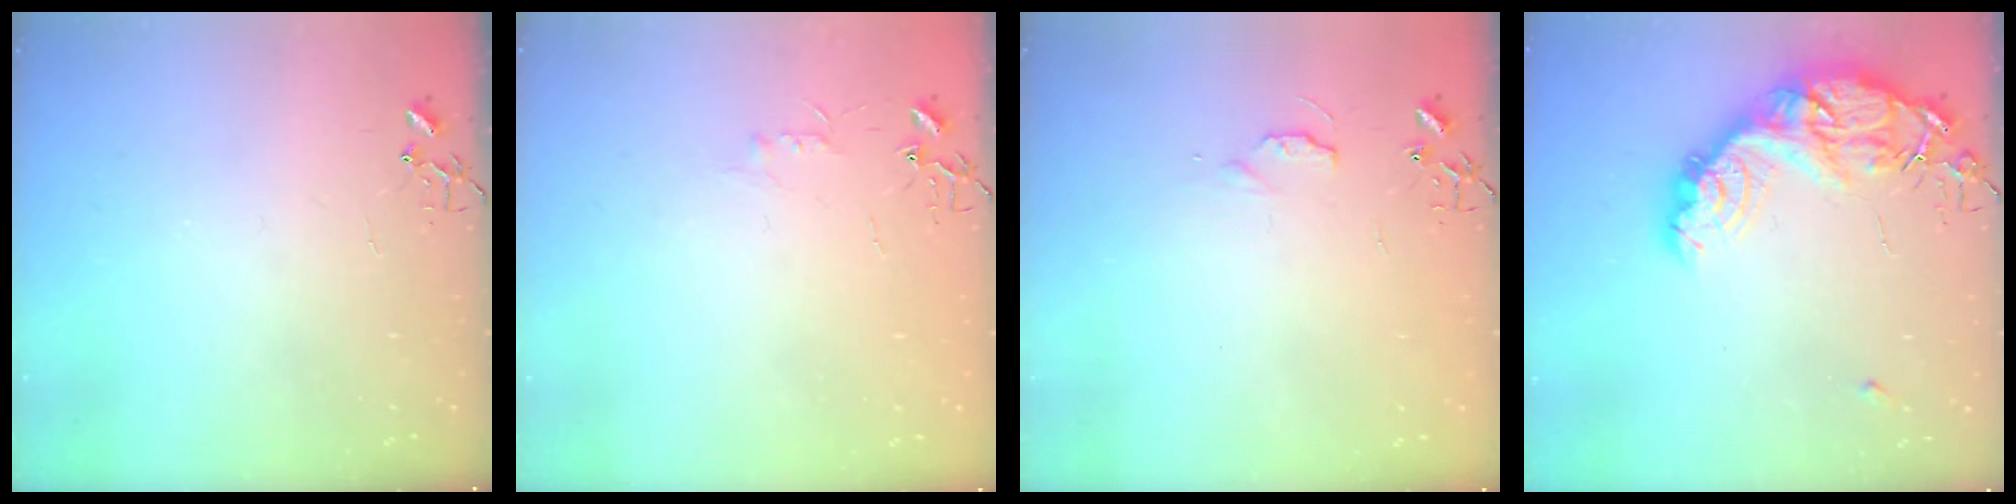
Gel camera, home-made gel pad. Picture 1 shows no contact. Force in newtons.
{"total": 4.4, "press": 4.4, "slide": 0.5}
{"total": 3.8, "press": 3.7, "slide": 0.5}
{"total": 19.0, "press": 18.9, "slide": 1.7}